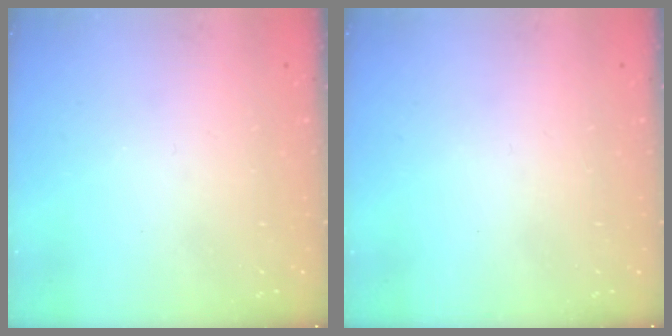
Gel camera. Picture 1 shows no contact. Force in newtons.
{"total": 0.0}